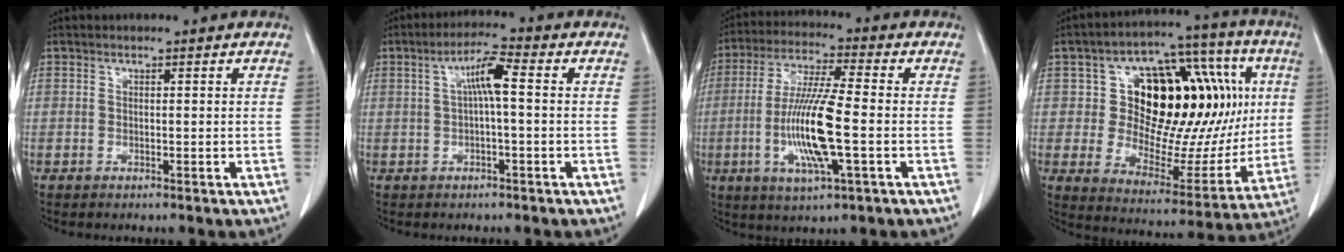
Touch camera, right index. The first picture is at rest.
{"total": 5.1, "force": [0.6, 0.5, 5.0], "torque": [-0.092, 0.016, 0.010]}
{"total": 13.0, "force": [-2.5, 1.1, 12.8], "torque": [-0.256, -0.012, -0.050]}
{"total": 23.3, "force": [4.5, 12.0, 19.4], "torque": [-0.258, 0.043, 0.074]}